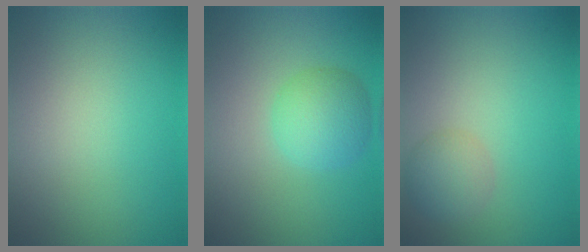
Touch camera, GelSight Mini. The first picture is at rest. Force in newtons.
{"total": 3.5, "press": 3.5, "slide": 0.0}
{"total": 2.4, "press": 2.4, "slide": 0.0}